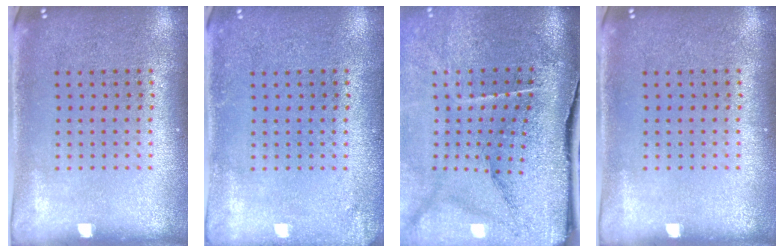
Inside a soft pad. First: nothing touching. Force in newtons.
{"total": 1.2, "press": 1.2, "slide": 0.0}
{"total": 4.9, "press": 3.9, "slide": 3.0}
{"total": 0.0}